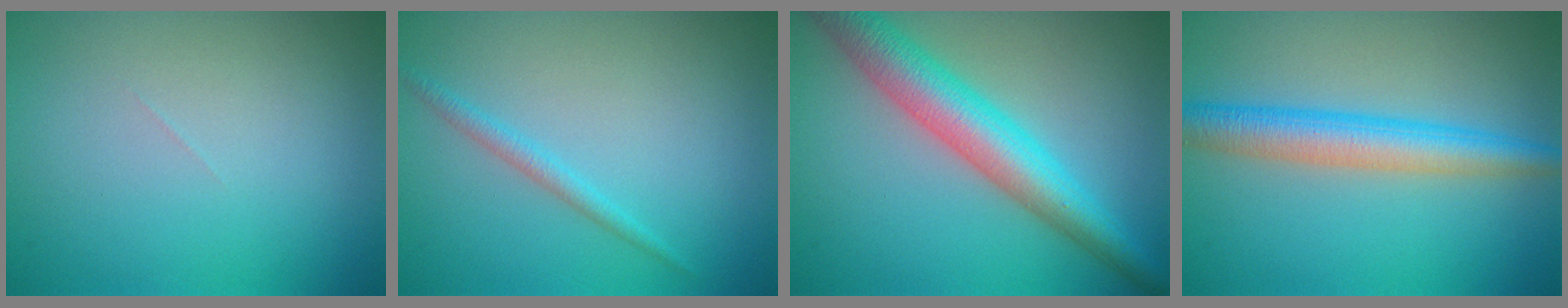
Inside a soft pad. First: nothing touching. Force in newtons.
{"total": 1.4, "press": 1.4, "slide": 0.1}
{"total": 7.0, "press": 7.0, "slide": 0.0}
{"total": 4.8, "press": 4.8, "slide": 0.1}